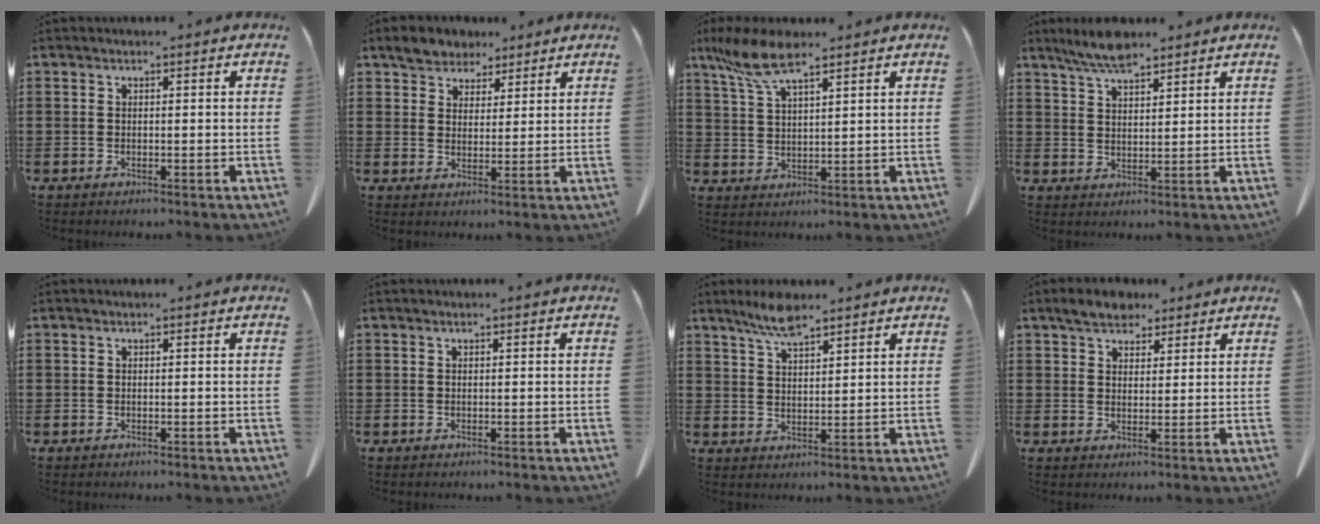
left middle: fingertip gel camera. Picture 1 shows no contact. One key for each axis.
{"total": 4.5, "fx": 3.8, "fy": 2.3, "fz": 0.4, "tx": -0.027, "ty": 0.000, "tz": 0.074}
{"total": 7.5, "fx": 5.2, "fy": 1.8, "fz": 5.1, "tx": -0.126, "ty": -0.009, "tz": 0.092}
{"total": 5.1, "fx": 4.3, "fy": 1.2, "fz": 2.5, "tx": -0.060, "ty": -0.010, "tz": 0.079}
{"total": 0.0}
{"total": 0.0}
{"total": 5.3, "fx": 4.3, "fy": 1.2, "fz": 3.0, "tx": -0.069, "ty": -0.006, "tz": 0.077}
{"total": 4.5, "fx": 3.7, "fy": 2.0, "fz": 1.5, "tx": -0.033, "ty": -0.003, "tz": 0.068}